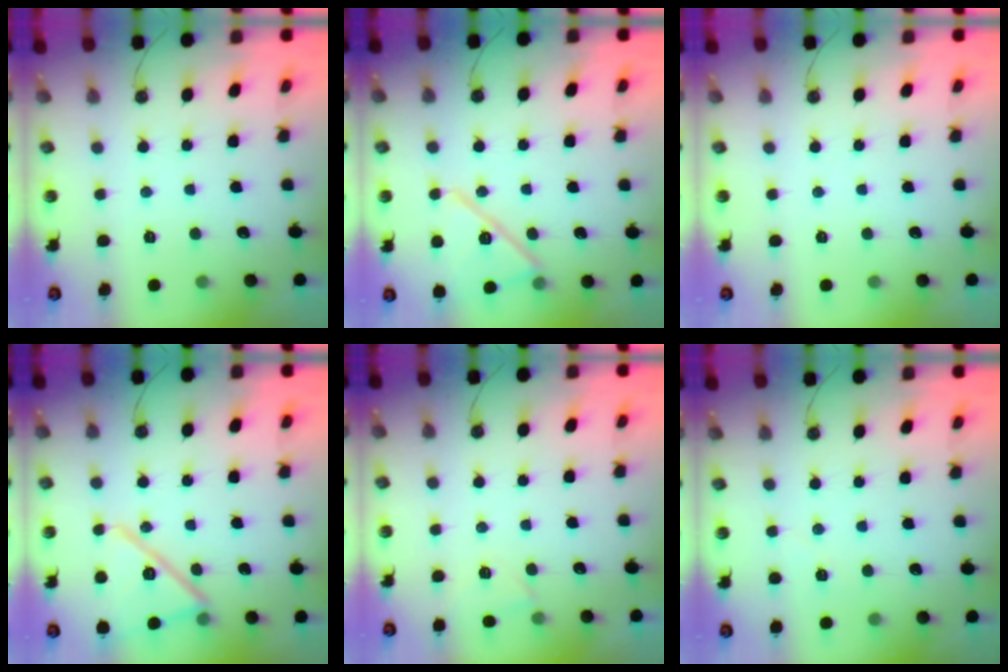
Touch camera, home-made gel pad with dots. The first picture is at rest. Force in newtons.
{"total": 14.0, "press": 13.9, "slide": 0.7}
{"total": 0.0}
{"total": 15.8, "press": 15.7, "slide": 0.6}
{"total": 3.4, "press": 3.4, "slide": 0.5}
{"total": 3.7, "press": 3.3, "slide": 1.5}